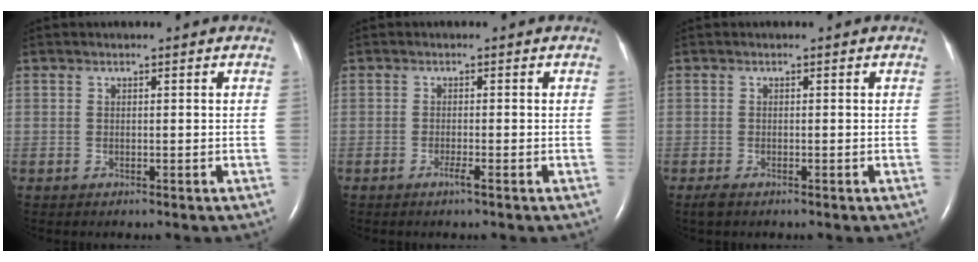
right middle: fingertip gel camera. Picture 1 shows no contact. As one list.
[{"total": 1.2, "force": [-0.7, -0.2, 0.9], "torque": [-0.021, -0.001, -0.014]}, {"total": 1.4, "force": [-1.0, 0.5, 0.9], "torque": [-0.027, -0.005, -0.016]}]